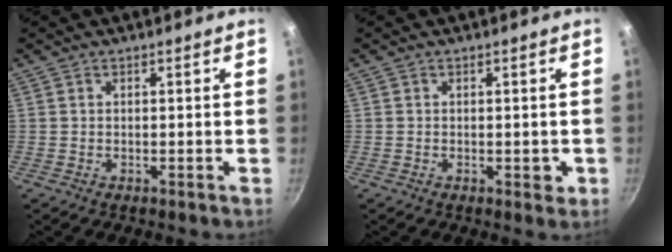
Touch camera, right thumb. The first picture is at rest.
{"total": 2.2, "force": [-0.5, 1.3, 1.7], "torque": [-0.012, 0.001, -0.007]}